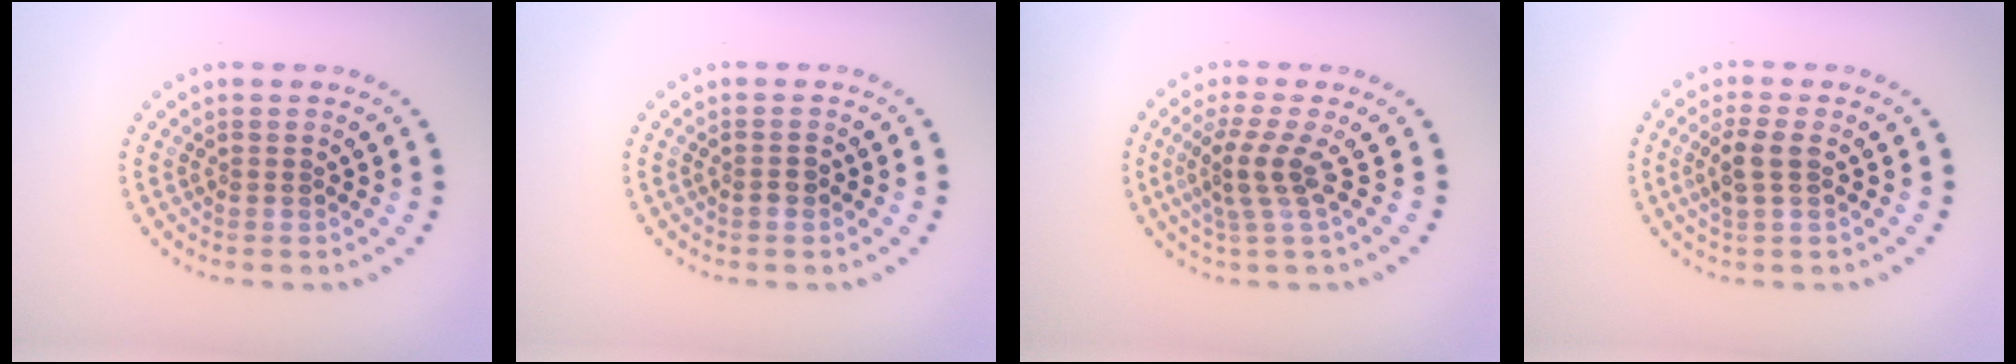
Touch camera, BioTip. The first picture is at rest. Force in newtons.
{"total": 0.9, "press": 0.8, "slide": 0.4}
{"total": 3.0, "press": 2.0, "slide": 2.2}
{"total": 2.4, "press": 2.1, "slide": 1.0}